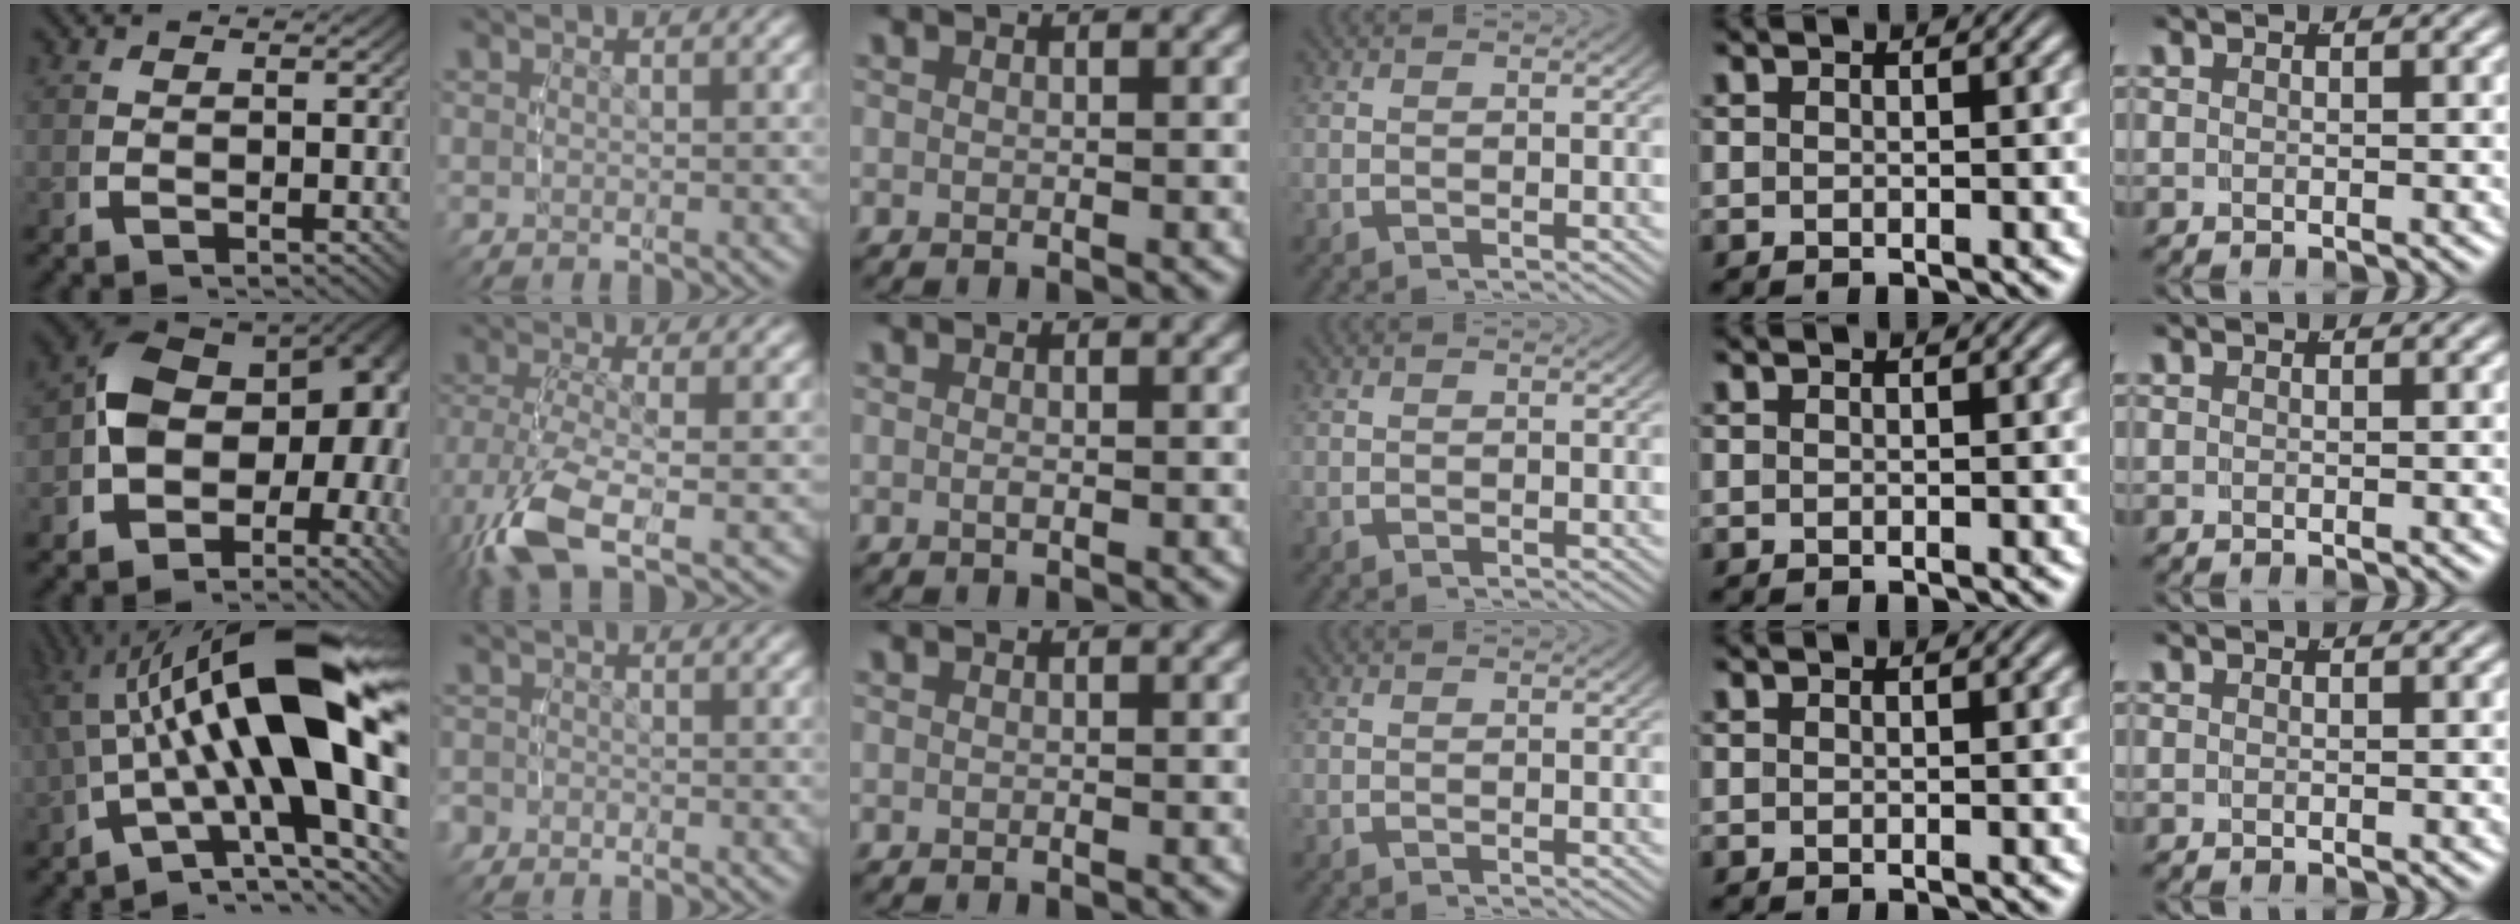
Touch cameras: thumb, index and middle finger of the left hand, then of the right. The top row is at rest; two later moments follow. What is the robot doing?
{"motion": "lift_and_place", "object": "button"}